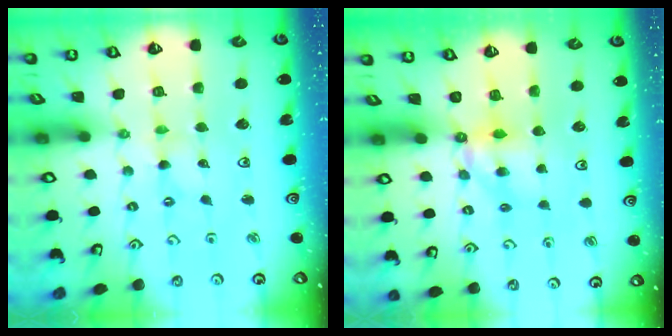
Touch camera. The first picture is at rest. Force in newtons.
{"total": 6.7, "press": 6.7, "slide": 0.3}